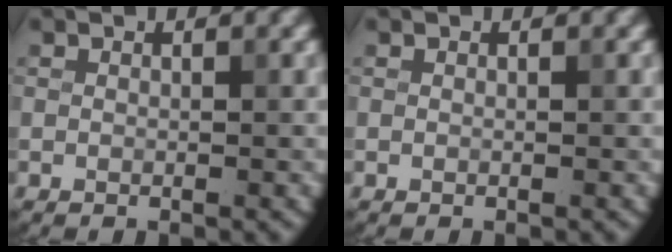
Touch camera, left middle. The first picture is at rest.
{"total": 0.0}